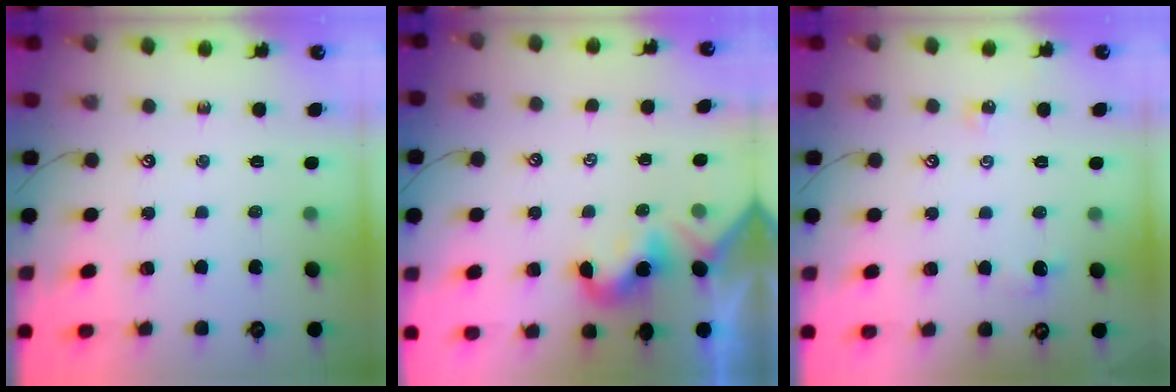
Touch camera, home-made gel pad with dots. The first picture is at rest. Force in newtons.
{"total": 0.8, "press": 0.7, "slide": 0.5}
{"total": 1.4, "press": 1.3, "slide": 0.4}